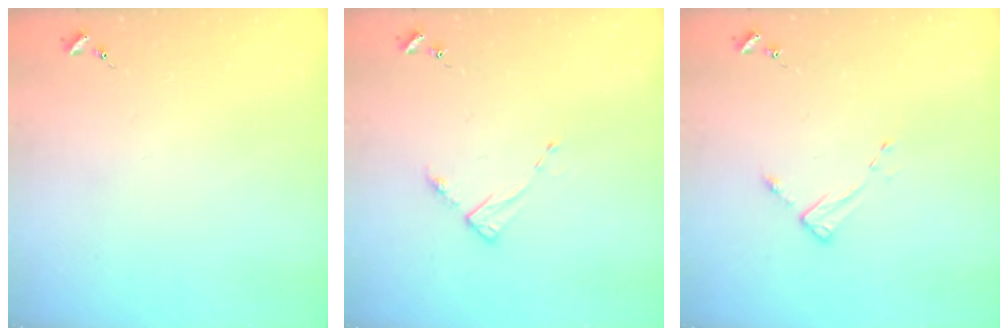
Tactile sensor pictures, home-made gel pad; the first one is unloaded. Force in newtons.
{"total": 2.8, "press": 2.8, "slide": 0.4}
{"total": 2.7, "press": 2.7, "slide": 0.4}